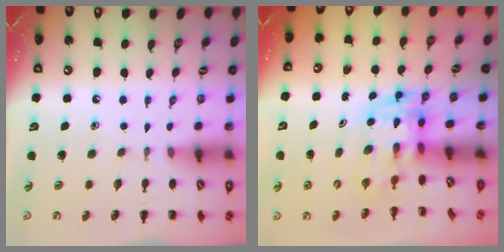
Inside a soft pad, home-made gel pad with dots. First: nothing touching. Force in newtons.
{"total": 3.0, "press": 3.0, "slide": 0.6}